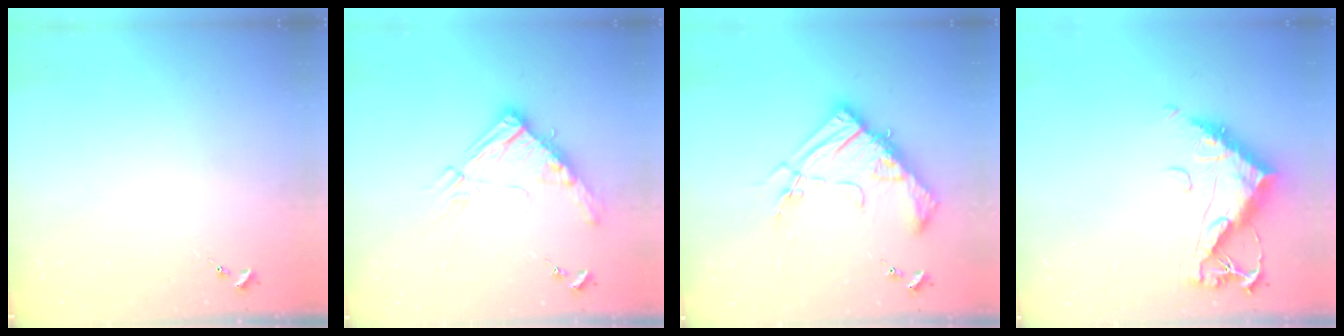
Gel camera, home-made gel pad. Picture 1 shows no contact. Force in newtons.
{"total": 14.3, "press": 14.2, "slide": 1.4}
{"total": 18.4, "press": 18.3, "slide": 2.0}
{"total": 13.4, "press": 13.4, "slide": 1.2}